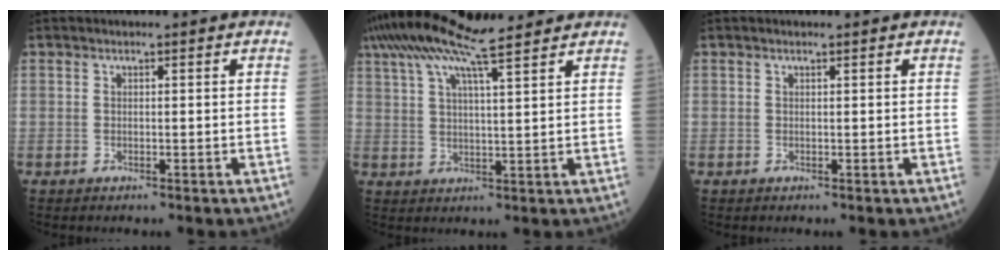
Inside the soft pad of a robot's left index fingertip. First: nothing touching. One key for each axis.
{"total": 14.6, "fx": 11.9, "fy": 0.8, "fz": 8.4, "tx": -0.167, "ty": 0.042, "tz": 0.199}
{"total": 0.0}